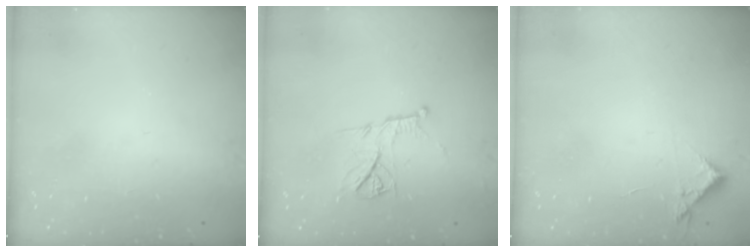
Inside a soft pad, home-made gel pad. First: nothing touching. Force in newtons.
{"total": 10.3, "press": 10.3, "slide": 0.1}
{"total": 4.1, "press": 4.1, "slide": 0.5}